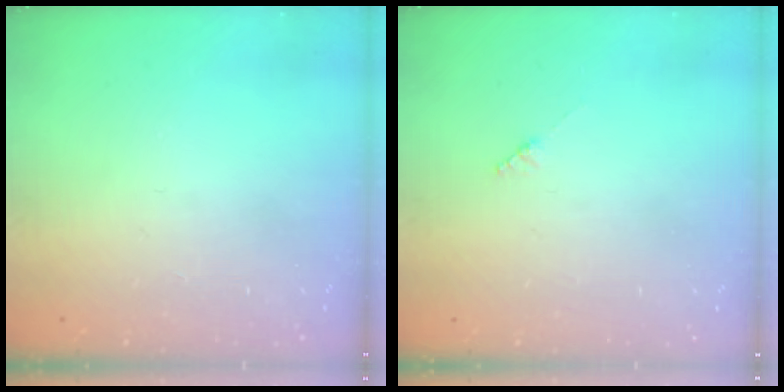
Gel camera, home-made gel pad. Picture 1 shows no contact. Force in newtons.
{"total": 1.9, "press": 1.9, "slide": 0.2}